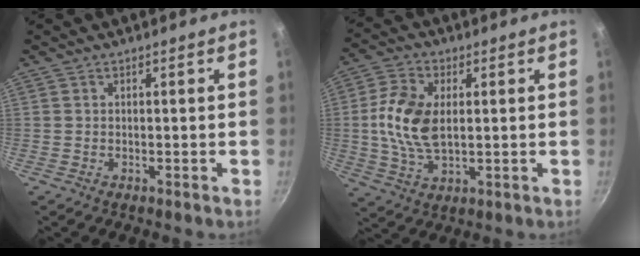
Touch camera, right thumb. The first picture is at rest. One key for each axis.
{"total": 11.5, "fx": 1.1, "fy": 6.7, "fz": 9.3, "tx": -0.178, "ty": 0.004, "tz": 0.018}